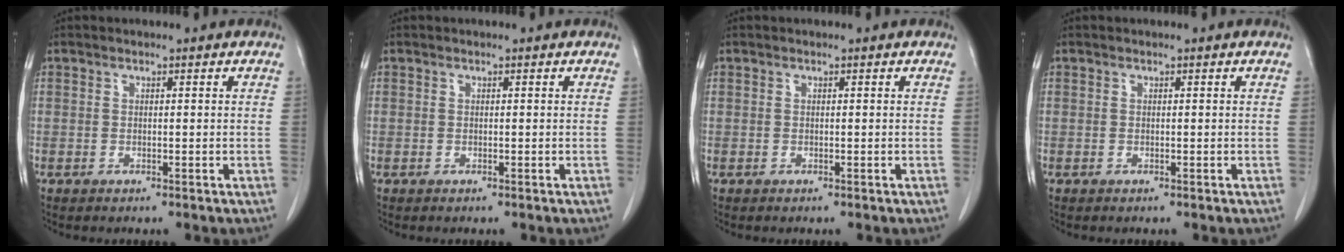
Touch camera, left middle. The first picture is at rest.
{"total": 0.0}
{"total": 0.0}
{"total": 0.0}